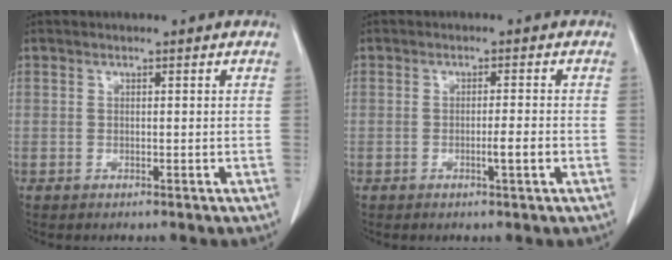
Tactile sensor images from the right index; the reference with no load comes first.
{"total": 2.6, "force": [-0.8, -0.2, 2.4], "torque": [-0.039, -0.003, -0.014]}